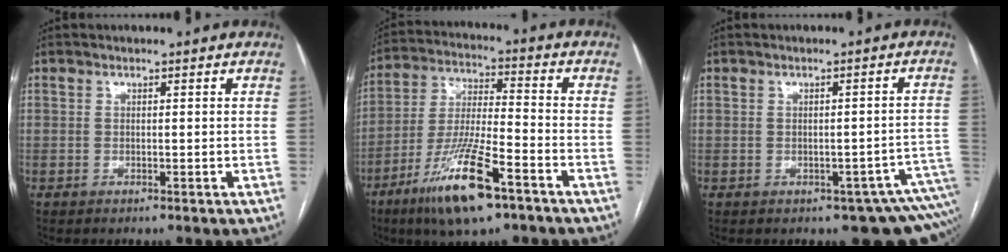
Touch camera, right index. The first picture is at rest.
{"total": 14.5, "force": [-8.5, 2.3, 11.6], "torque": [-0.229, -0.024, -0.151]}
{"total": 7.6, "force": [-4.7, 3.9, 4.6], "torque": [-0.023, 0.022, -0.049]}